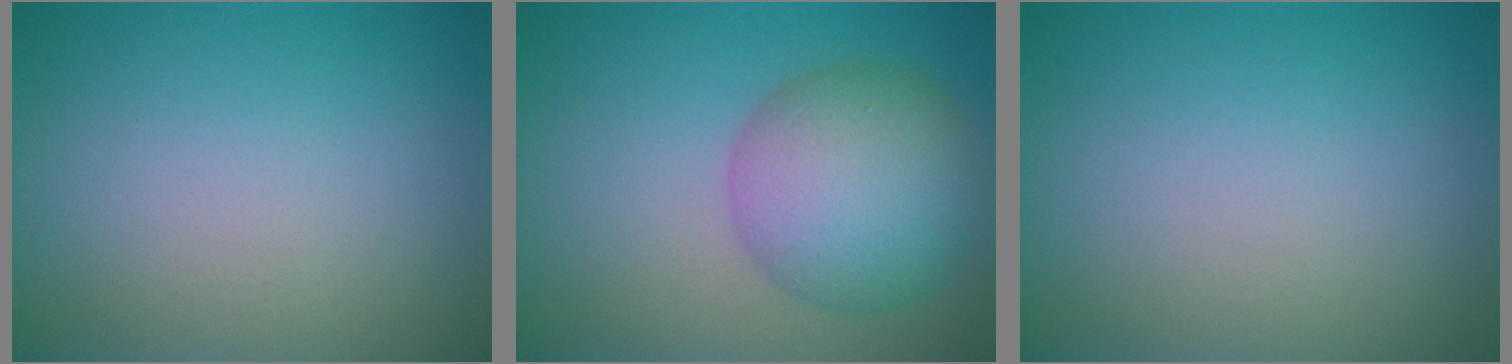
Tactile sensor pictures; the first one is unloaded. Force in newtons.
{"total": 8.1, "press": 8.1, "slide": 0.2}
{"total": 0.0}